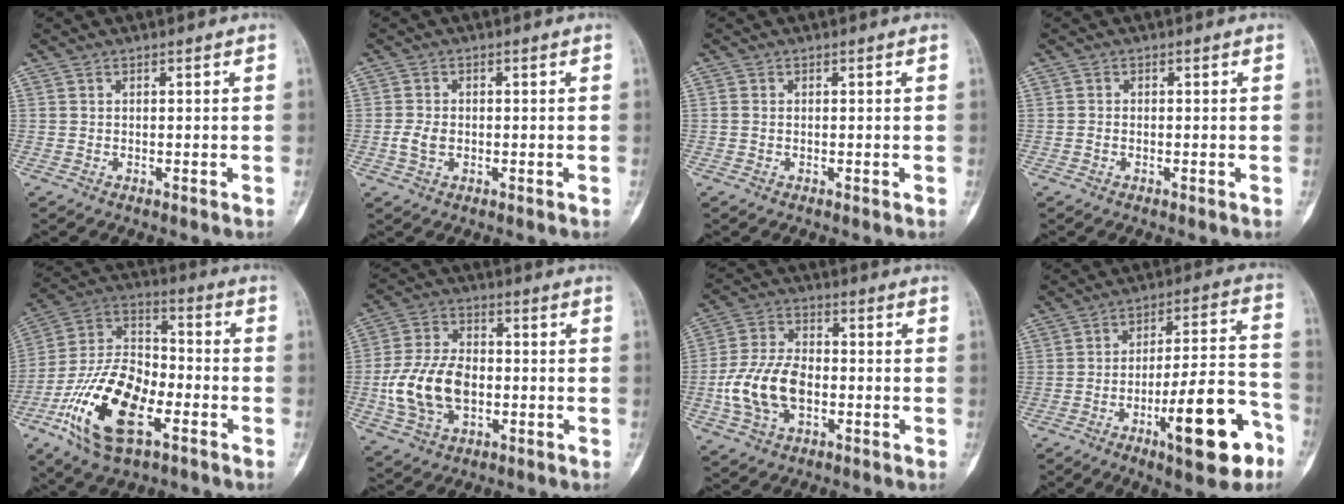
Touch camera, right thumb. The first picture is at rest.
{"total": 3.0, "force": [-0.5, 2.1, 2.1], "torque": [-0.043, 0.005, -0.011]}
{"total": 0.8, "force": [0.0, 0.7, 0.5], "torque": [-0.012, 0.000, 0.000]}
{"total": 0.7, "force": [-0.2, 0.5, 0.4], "torque": [-0.007, 0.002, -0.006]}
{"total": 20.8, "force": [-8.4, 10.5, 15.9], "torque": [-0.296, 0.044, -0.153]}
{"total": 13.9, "force": [-2.1, 9.0, 10.4], "torque": [-0.196, 0.017, -0.036]}
{"total": 12.8, "force": [-2.6, 8.0, 9.7], "torque": [-0.191, 0.020, -0.049]}
{"total": 18.3, "force": [-8.5, 4.9, 15.5], "torque": [-0.224, 0.055, -0.121]}